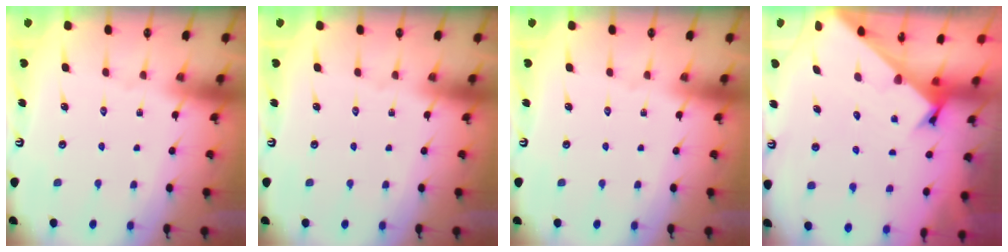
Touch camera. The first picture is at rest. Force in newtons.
{"total": 0.0}
{"total": 0.0}
{"total": 2.4, "press": 2.4, "slide": 0.2}